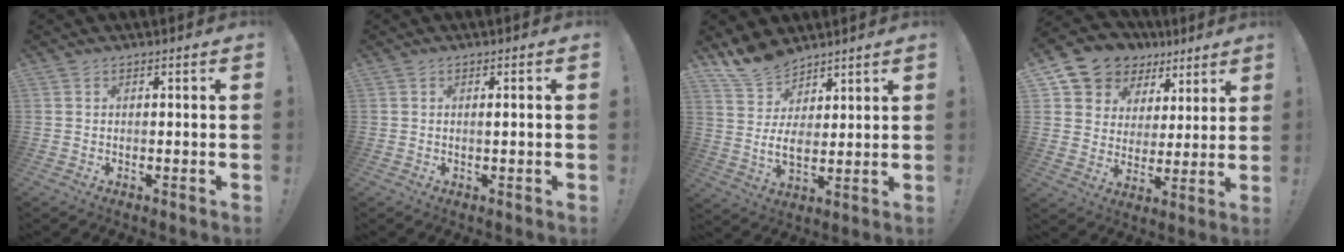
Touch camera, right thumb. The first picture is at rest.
{"total": 1.3, "force": [0.0, -0.2, 1.3], "torque": [-0.023, 0.001, -0.002]}
{"total": 10.5, "force": [7.1, 5.7, 5.2], "torque": [-0.093, -0.047, 0.141]}
{"total": 10.0, "force": [6.6, 7.3, 1.8], "torque": [-0.038, -0.054, 0.132]}